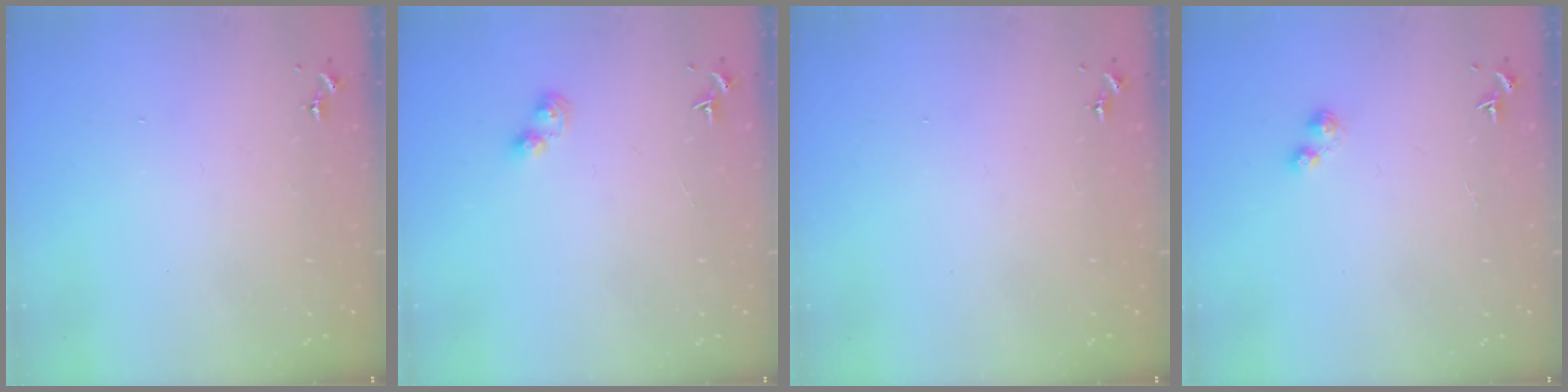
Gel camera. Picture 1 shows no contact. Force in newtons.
{"total": 3.4, "press": 3.4, "slide": 0.4}
{"total": 0.0}
{"total": 2.1, "press": 2.1, "slide": 0.4}